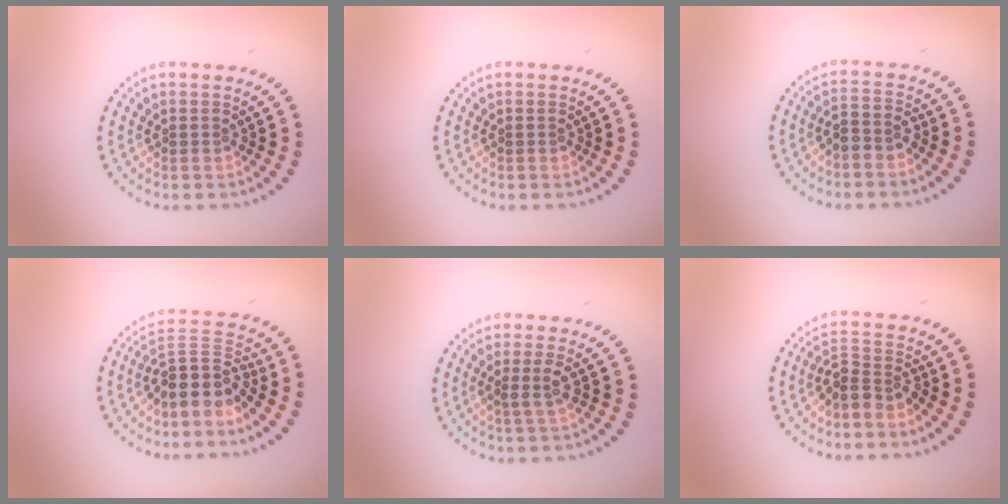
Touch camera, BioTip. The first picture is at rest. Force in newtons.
{"total": 0.0}
{"total": 2.0, "press": 1.6, "slide": 1.1}
{"total": 4.3, "press": 3.4, "slide": 2.6}
{"total": 1.7, "press": 1.3, "slide": 1.0}
{"total": 2.7, "press": 2.0, "slide": 1.9}